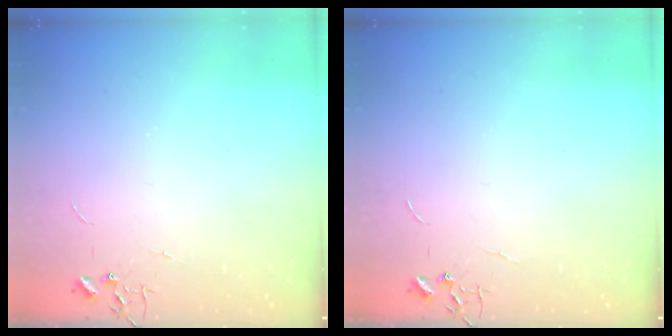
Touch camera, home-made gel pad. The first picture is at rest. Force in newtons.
{"total": 0.0}